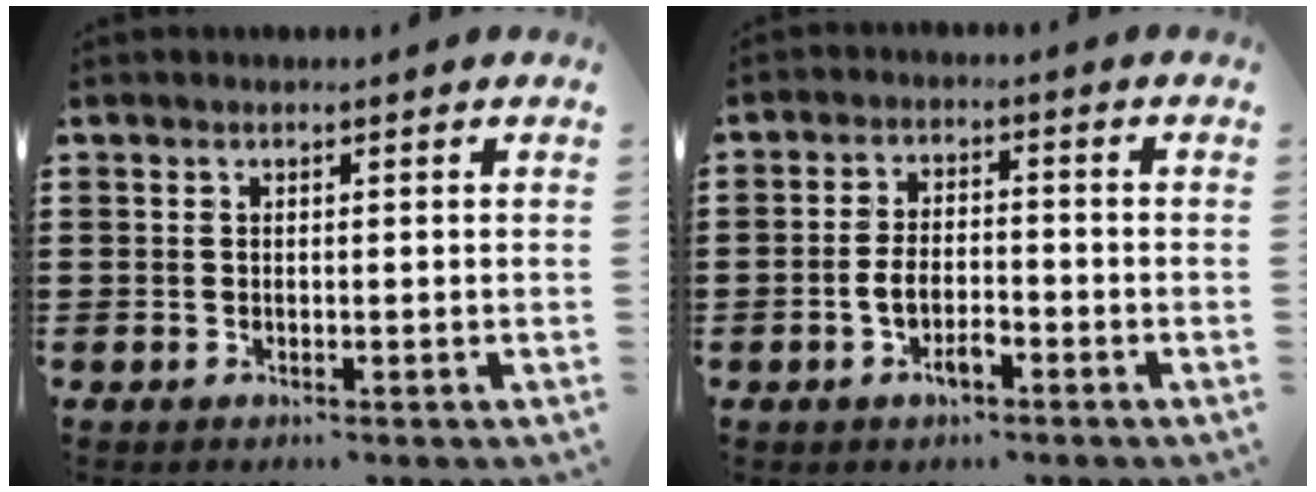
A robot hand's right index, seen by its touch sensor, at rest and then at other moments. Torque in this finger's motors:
{"motor_torque": [1.31, 0.83, 0.20, 0.09]}